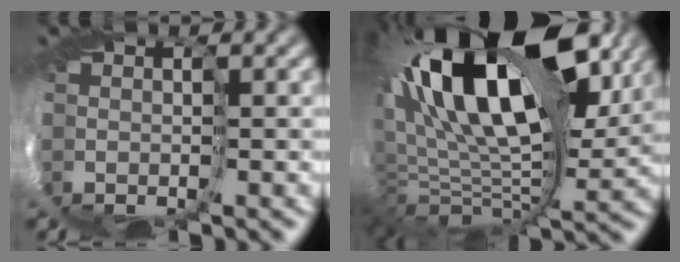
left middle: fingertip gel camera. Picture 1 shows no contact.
{"total": 15.8, "force": [7.0, 7.2, 12.2], "torque": [-0.226, 0.036, 0.110]}